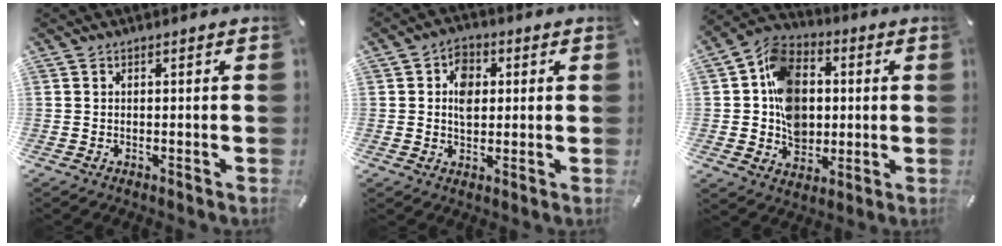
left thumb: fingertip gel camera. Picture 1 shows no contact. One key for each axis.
{"total": 6.2, "fx": 0.9, "fy": 4.7, "fz": 3.9, "tx": -0.055, "ty": 0.004, "tz": 0.012}
{"total": 13.9, "fx": 0.8, "fy": 11.7, "fz": 7.6, "tx": -0.138, "ty": 0.014, "tz": 0.018}